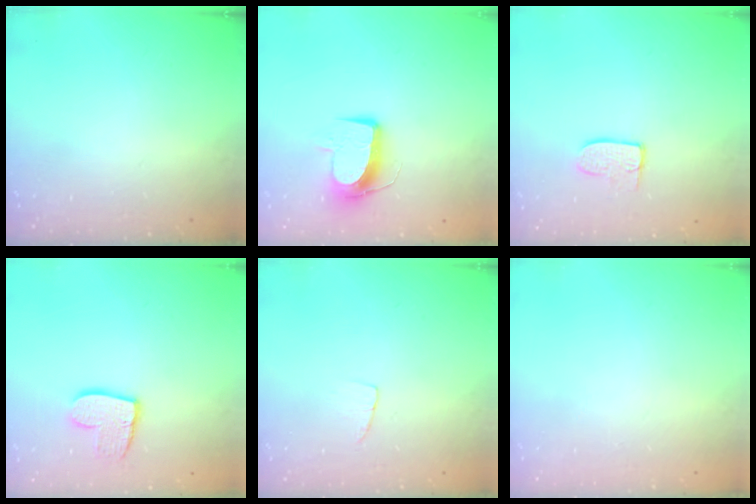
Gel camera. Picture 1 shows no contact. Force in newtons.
{"total": 9.8, "press": 9.8, "slide": 1.0}
{"total": 6.7, "press": 6.7, "slide": 0.4}
{"total": 10.9, "press": 10.9, "slide": 0.9}
{"total": 3.2, "press": 3.2, "slide": 0.2}
{"total": 0.0}